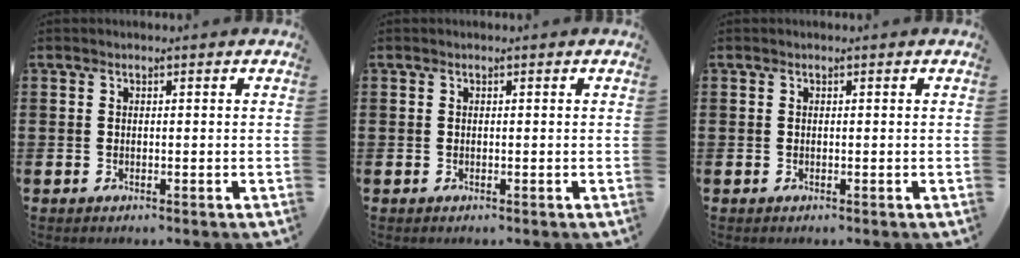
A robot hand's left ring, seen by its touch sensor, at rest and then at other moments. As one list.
[{"total": 0.0}, {"total": 0.0}]